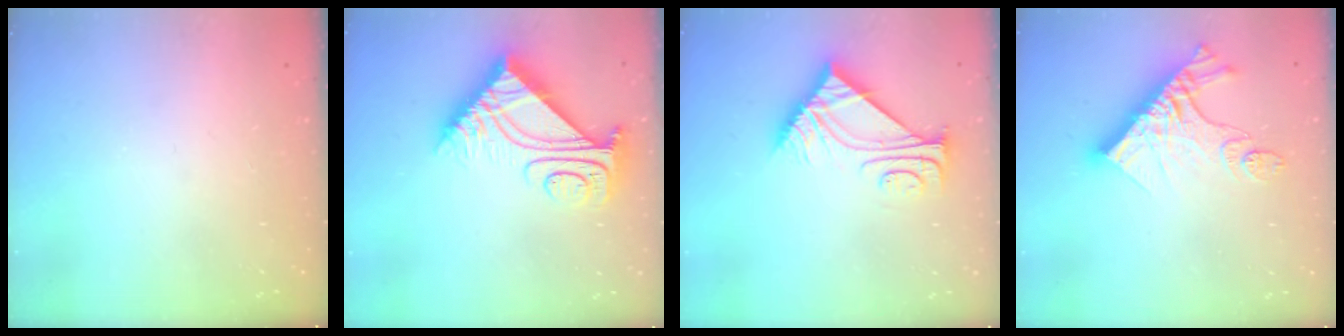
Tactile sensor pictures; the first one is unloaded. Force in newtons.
{"total": 13.6, "press": 13.5, "slide": 1.5}
{"total": 8.1, "press": 8.1, "slide": 0.3}
{"total": 16.9, "press": 16.8, "slide": 1.6}